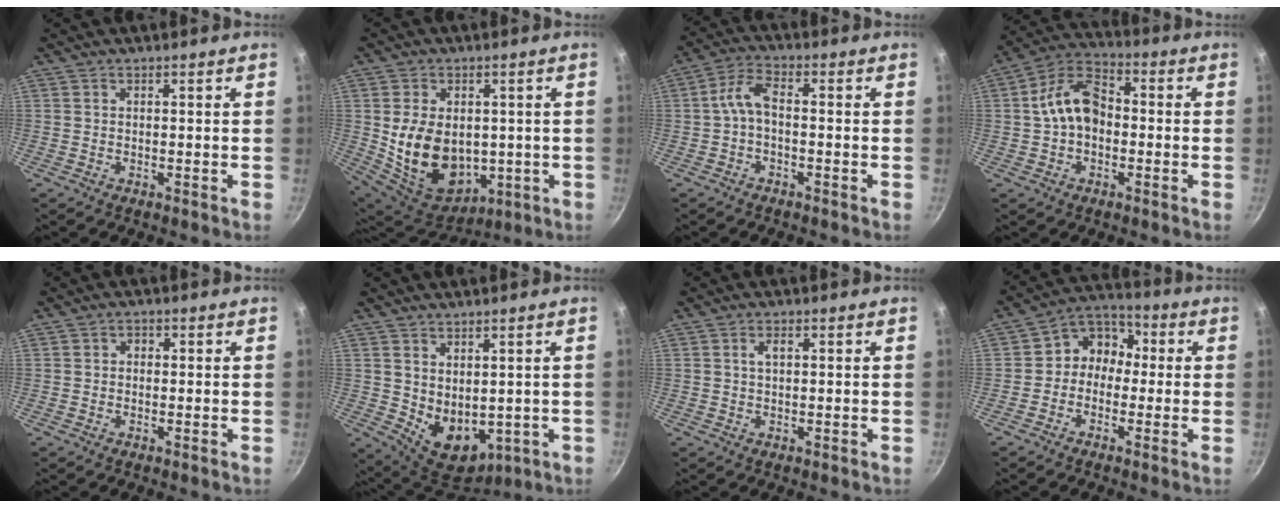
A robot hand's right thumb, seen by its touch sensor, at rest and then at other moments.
{"total": 16.6, "force": [0.1, 12.0, 11.5], "torque": [-0.180, -0.022, 0.031]}
{"total": 4.8, "force": [-1.1, 2.4, 4.1], "torque": [-0.088, 0.028, -0.029]}
{"total": 10.8, "force": [-0.5, 7.5, 7.8], "torque": [-0.112, 0.038, -0.025]}
{"total": 1.5, "force": [0.0, 1.3, 0.8], "torque": [-0.010, 0.005, -0.003]}
{"total": 9.9, "force": [1.2, 6.8, 7.0], "torque": [-0.083, -0.030, 0.046]}
{"total": 1.8, "force": [0.4, 1.0, 1.5], "torque": [-0.023, 0.005, 0.008]}
{"total": 8.0, "force": [-0.5, 6.8, 4.1], "torque": [-0.026, 0.034, -0.034]}